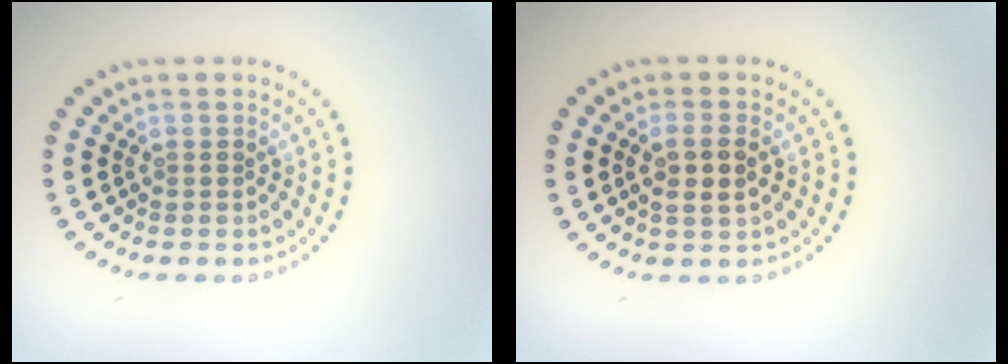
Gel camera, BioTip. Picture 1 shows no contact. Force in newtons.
{"total": 2.3, "press": 2.2, "slide": 0.7}